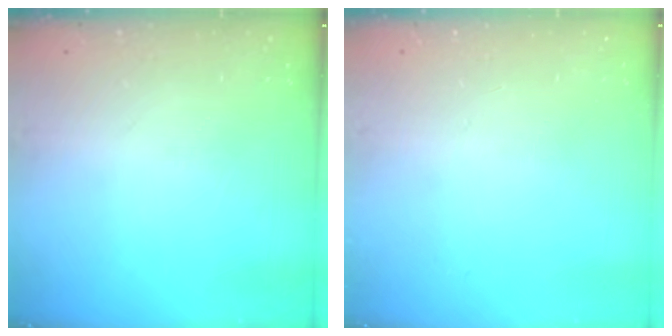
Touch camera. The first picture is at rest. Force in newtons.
{"total": 0.0}